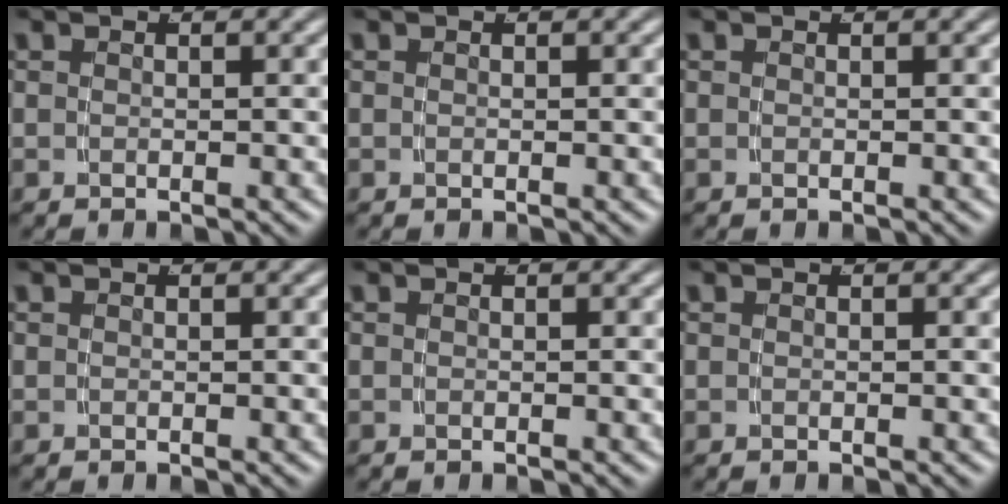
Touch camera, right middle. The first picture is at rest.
{"total": 0.0}
{"total": 0.0}
{"total": 0.0}
{"total": 0.0}
{"total": 0.0}